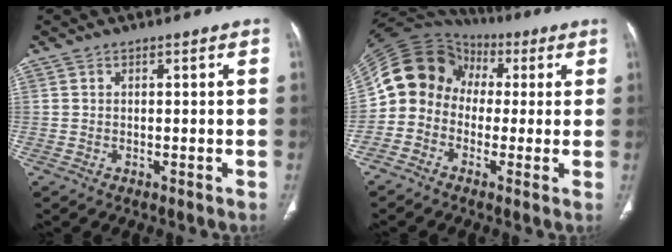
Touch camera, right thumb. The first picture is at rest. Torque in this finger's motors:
{"motor_torque": [1.44, 2.18, 1.01, -0.89, 0.10]}